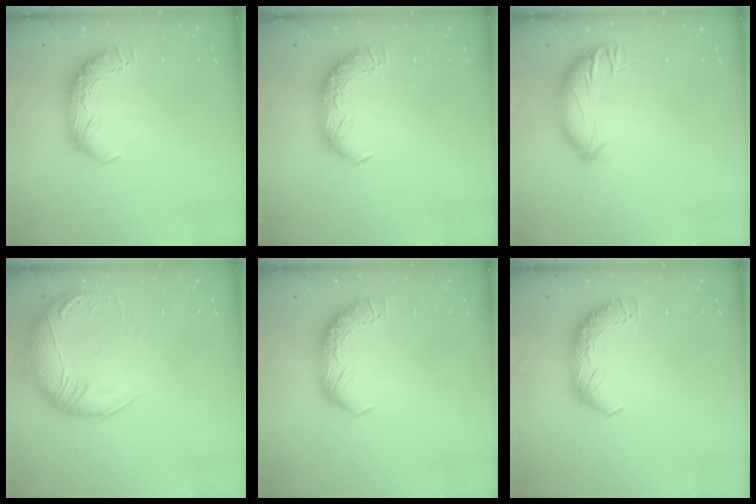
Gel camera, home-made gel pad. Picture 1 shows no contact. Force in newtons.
{"total": 0.0}
{"total": 3.0, "press": 2.6, "slide": 1.5}
{"total": 3.0, "press": 0.1, "slide": 3.0}
{"total": 0.0}
{"total": 0.0}